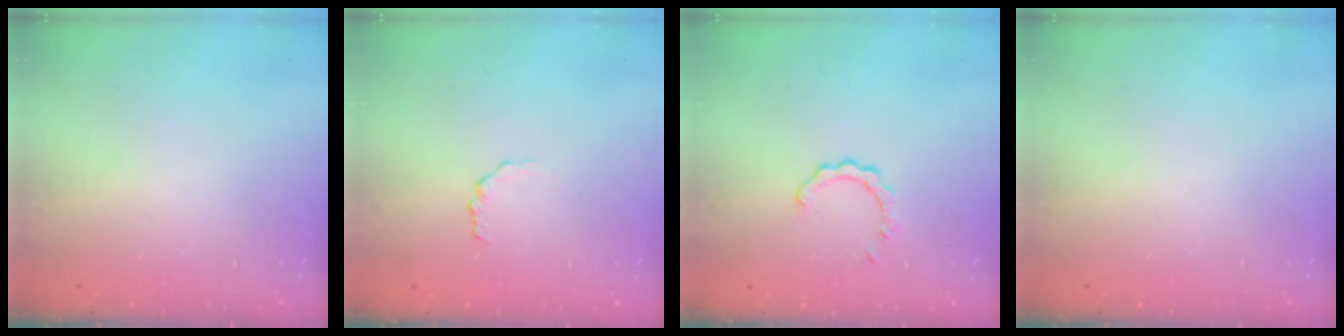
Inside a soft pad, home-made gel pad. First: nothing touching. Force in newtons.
{"total": 1.7, "press": 1.6, "slide": 0.2}
{"total": 2.1, "press": 2.1, "slide": 0.2}
{"total": 0.0}